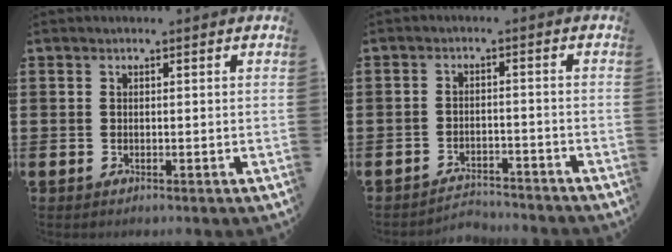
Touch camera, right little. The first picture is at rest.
{"total": 2.8, "force": [-2.8, 0.1, -0.1], "torque": [-0.006, 0.003, -0.061]}